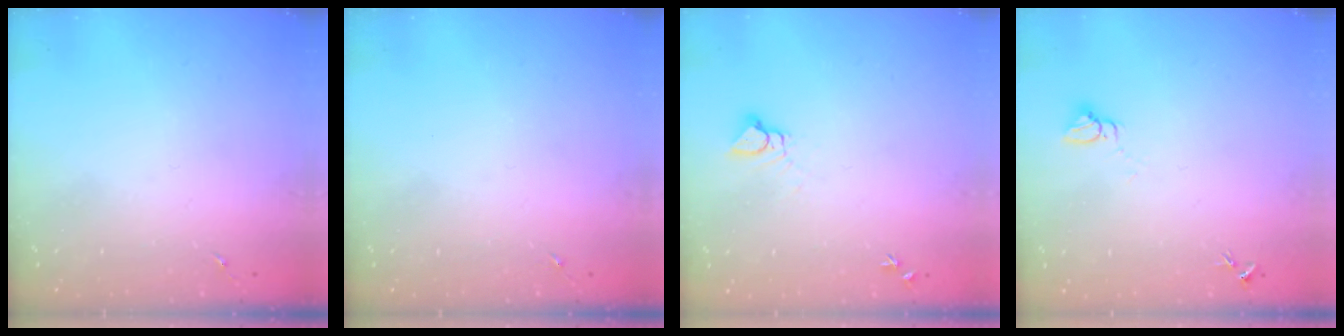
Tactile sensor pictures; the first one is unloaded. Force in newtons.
{"total": 0.0}
{"total": 3.9, "press": 3.9, "slide": 0.2}
{"total": 3.2, "press": 3.2, "slide": 0.1}